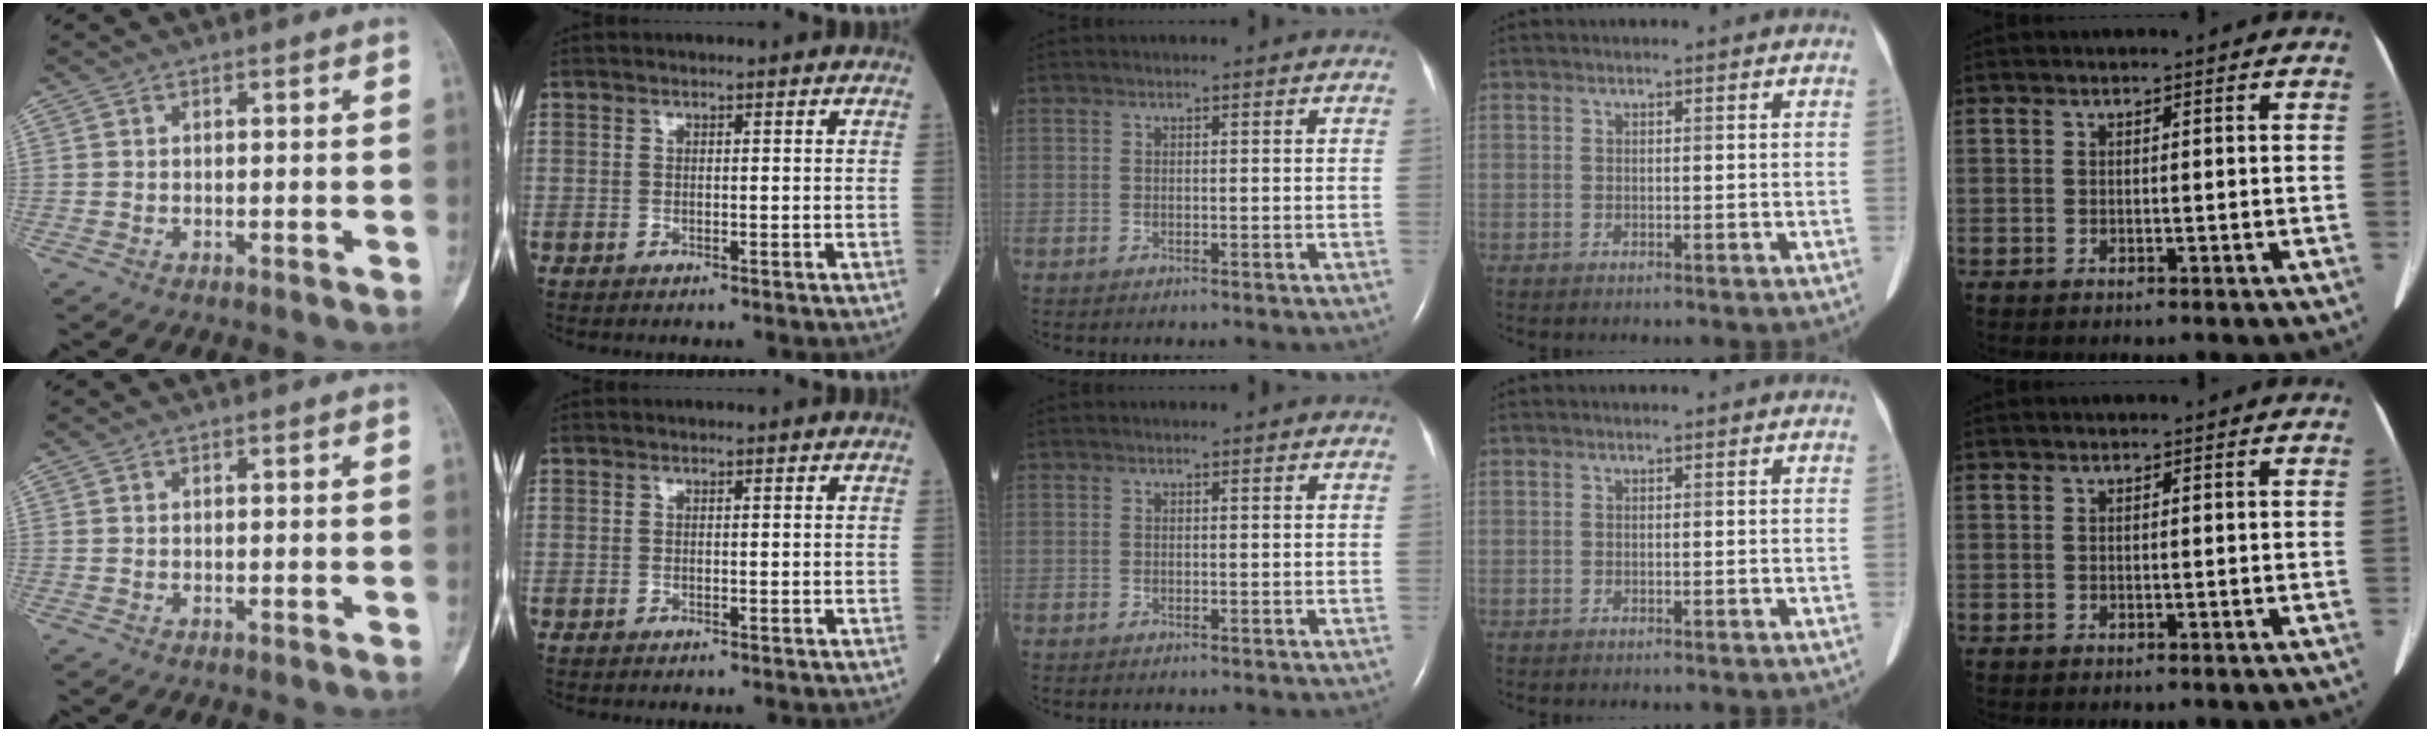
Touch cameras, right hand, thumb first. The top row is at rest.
{}